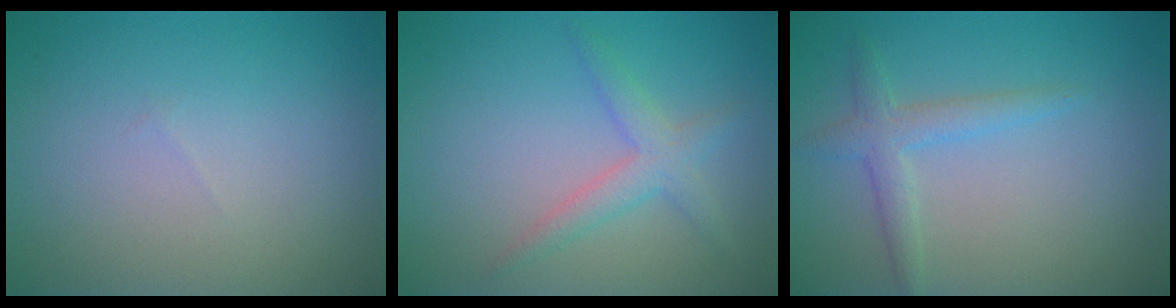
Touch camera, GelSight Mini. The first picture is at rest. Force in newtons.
{"total": 2.5, "press": 2.5, "slide": 0.2}
{"total": 2.3, "press": 2.3, "slide": 0.1}